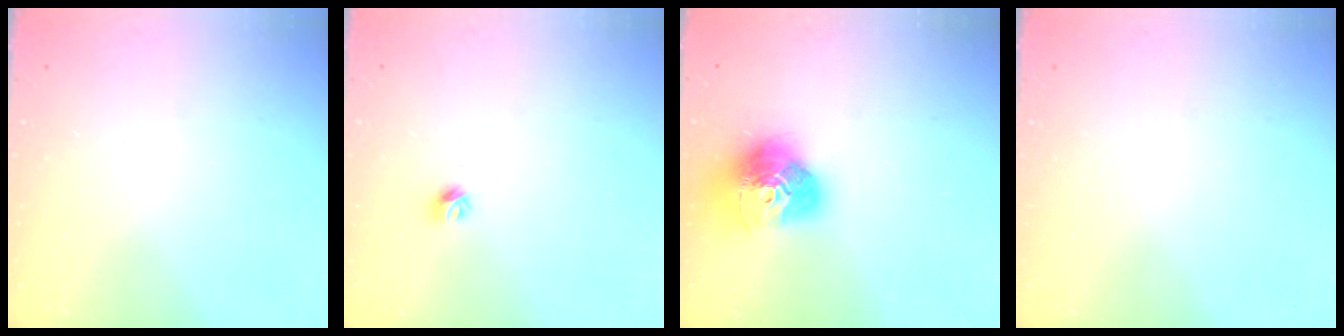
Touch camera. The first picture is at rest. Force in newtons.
{"total": 4.1, "press": 4.0, "slide": 0.6}
{"total": 17.6, "press": 17.5, "slide": 1.9}
{"total": 0.0}